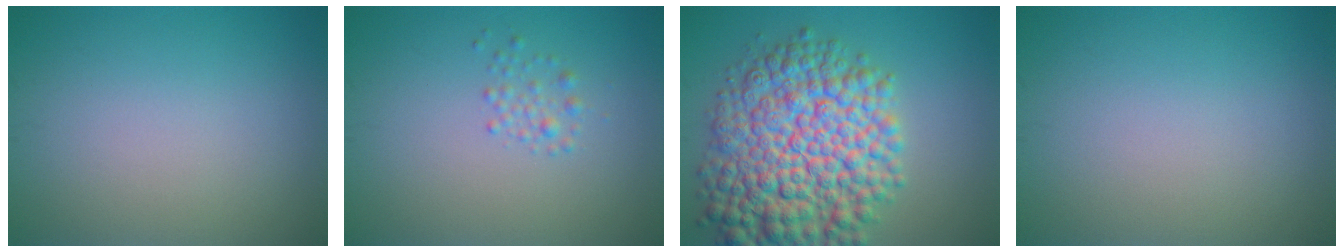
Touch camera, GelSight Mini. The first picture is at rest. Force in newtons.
{"total": 1.2, "press": 1.2, "slide": 0.0}
{"total": 12.2, "press": 12.2, "slide": 0.3}
{"total": 0.0}